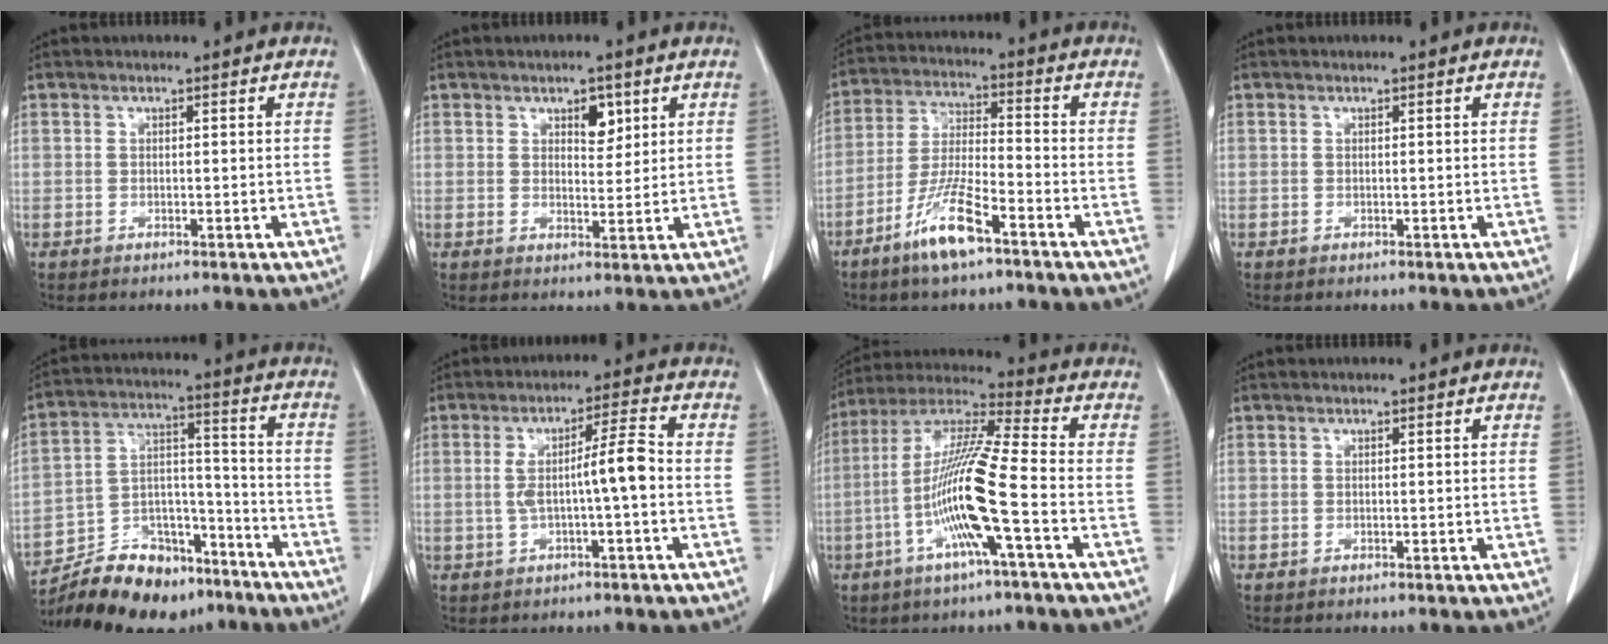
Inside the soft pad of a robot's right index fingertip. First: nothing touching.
{"total": 3.6, "force": [1.9, 1.7, 2.5], "torque": [-0.035, -0.002, 0.030]}
{"total": 9.9, "force": [-6.1, 1.4, 7.7], "torque": [-0.158, -0.015, -0.116]}
{"total": 0.0}
{"total": 16.4, "force": [-13.7, 6.6, 5.9], "torque": [-0.101, 0.039, -0.226]}
{"total": 6.5, "force": [-0.7, 0.0, 6.5], "torque": [-0.115, 0.017, -0.008]}
{"total": 14.6, "force": [-4.3, -0.3, 13.9], "torque": [-0.282, 0.000, -0.091]}
{"total": 0.0}